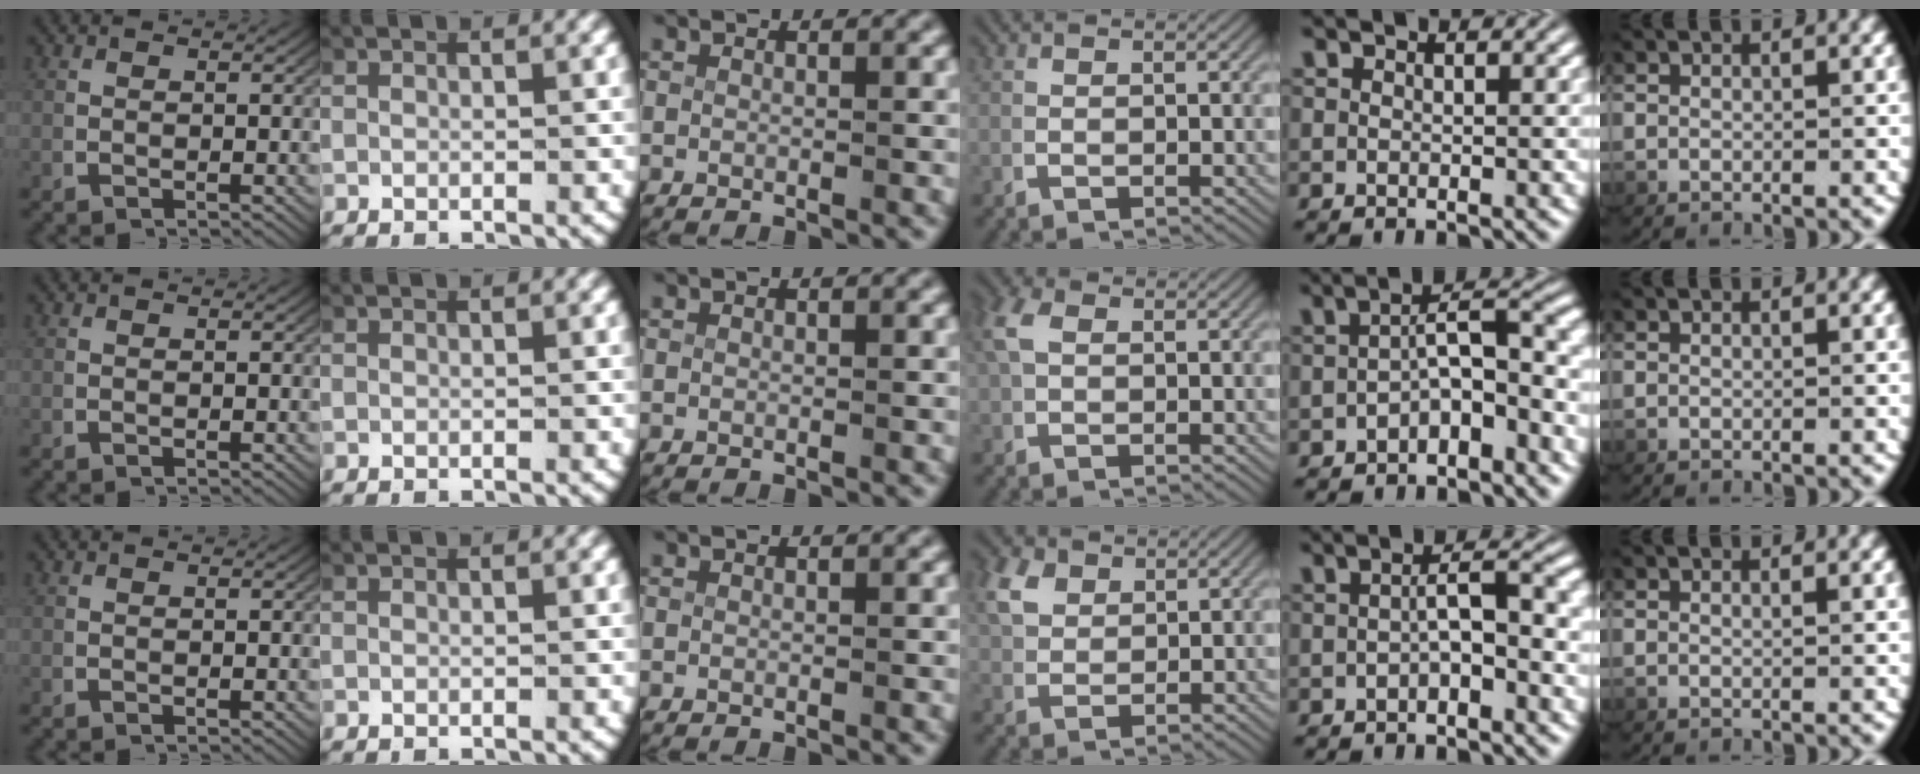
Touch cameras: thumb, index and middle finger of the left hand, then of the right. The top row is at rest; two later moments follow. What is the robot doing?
{"motion": "lift_and_place", "object": "card"}